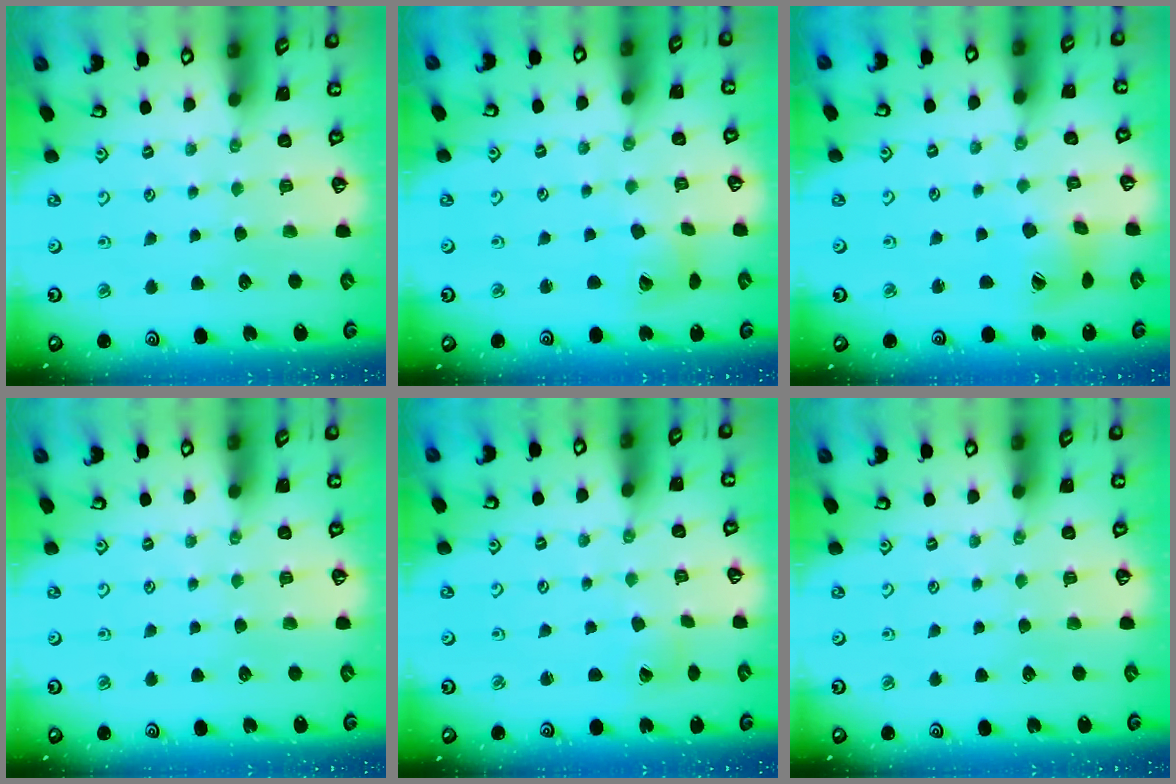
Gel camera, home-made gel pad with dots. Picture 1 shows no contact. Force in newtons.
{"total": 7.4, "press": 7.3, "slide": 1.0}
{"total": 7.6, "press": 7.6, "slide": 1.0}
{"total": 0.0}
{"total": 2.9, "press": 2.9, "slide": 0.2}
{"total": 0.0}